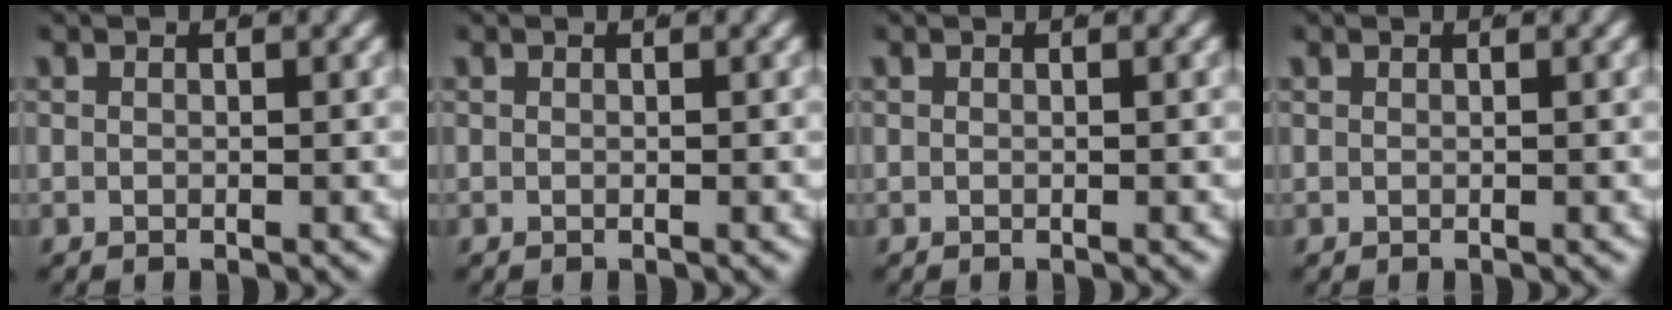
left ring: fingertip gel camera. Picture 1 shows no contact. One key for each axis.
{"total": 0.0}
{"total": 0.0}
{"total": 0.0}